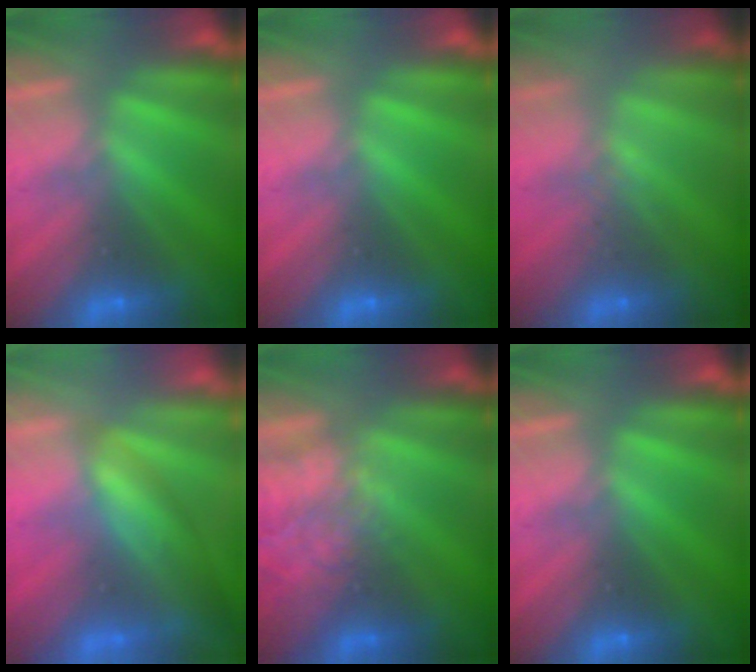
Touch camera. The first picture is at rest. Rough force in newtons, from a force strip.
{"total": 0.0}
{"total": 2.6}
{"total": 3.7}
{"total": 2.1}
{"total": 0.0}